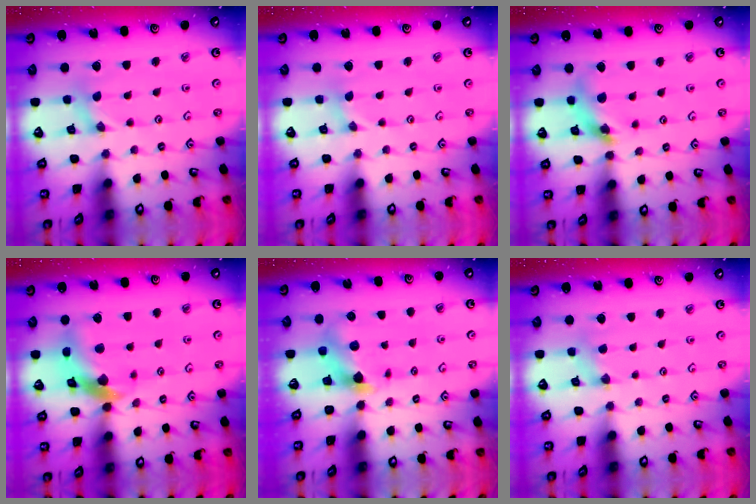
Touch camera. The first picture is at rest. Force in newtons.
{"total": 0.0}
{"total": 10.1, "press": 10.1, "slide": 1.0}
{"total": 12.2, "press": 12.1, "slide": 1.9}
{"total": 6.1, "press": 6.1, "slide": 0.4}
{"total": 3.8, "press": 3.8, "slide": 0.4}